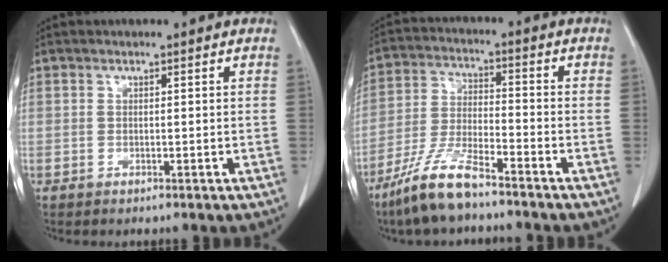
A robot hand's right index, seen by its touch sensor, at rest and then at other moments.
{"total": 9.7, "force": [-7.4, 1.3, 6.0], "torque": [-0.131, -0.021, -0.147]}